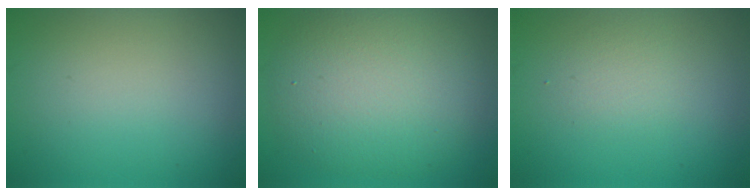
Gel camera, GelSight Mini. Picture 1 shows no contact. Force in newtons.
{"total": 8.5, "press": 8.4, "slide": 0.6}
{"total": 1.6, "press": 1.6, "slide": 0.1}